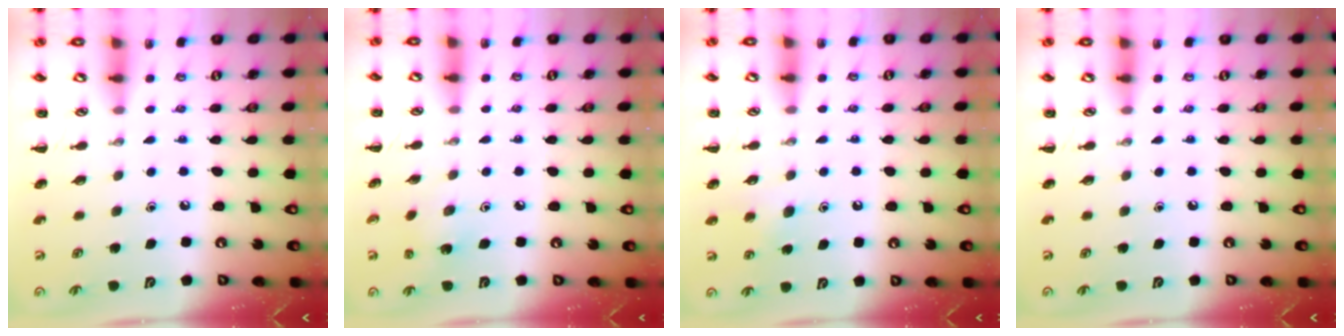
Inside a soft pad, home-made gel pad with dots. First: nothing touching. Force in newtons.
{"total": 2.7, "press": 2.5, "slide": 0.9}
{"total": 5.4, "press": 5.1, "slide": 1.7}
{"total": 0.0}